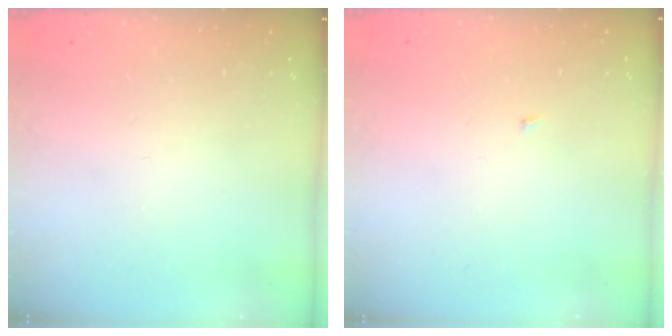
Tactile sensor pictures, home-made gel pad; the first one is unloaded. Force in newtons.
{"total": 1.8, "press": 1.8, "slide": 0.2}